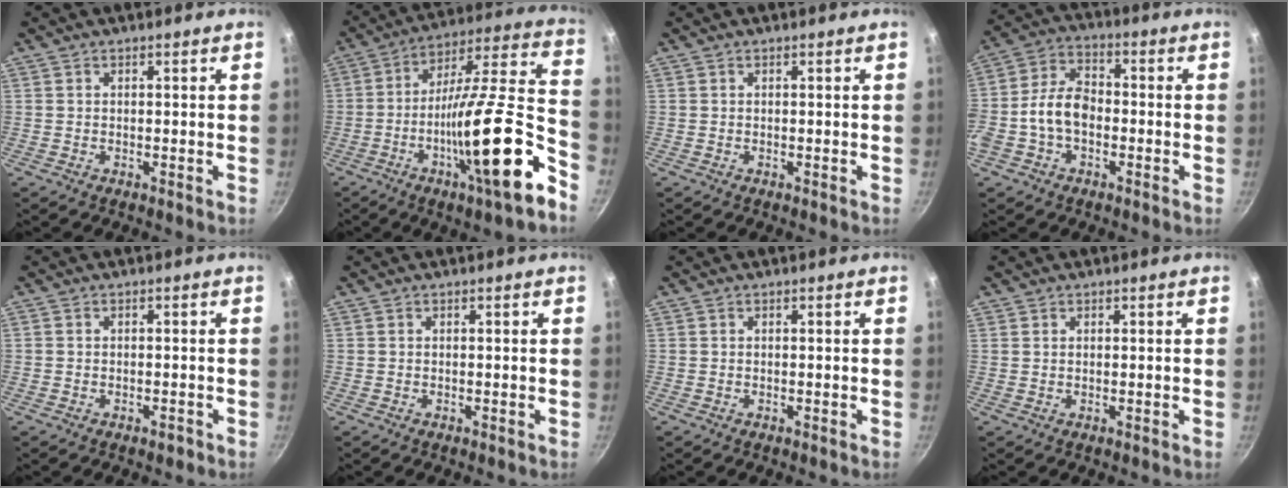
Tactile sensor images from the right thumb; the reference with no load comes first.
{"total": 24.7, "force": [-10.4, 4.0, 22.1], "torque": [-0.301, 0.054, -0.182]}
{"total": 0.0}
{"total": 9.5, "force": [-2.0, 6.3, 6.8], "torque": [-0.115, 0.036, -0.051]}
{"total": 1.2, "force": [-0.8, 0.5, 0.7], "torque": [-0.011, 0.009, -0.010]}
{"total": 0.0}
{"total": 0.0}
{"total": 0.7, "force": [0.5, 0.6, -0.1], "torque": [0.007, -0.002, 0.007]}